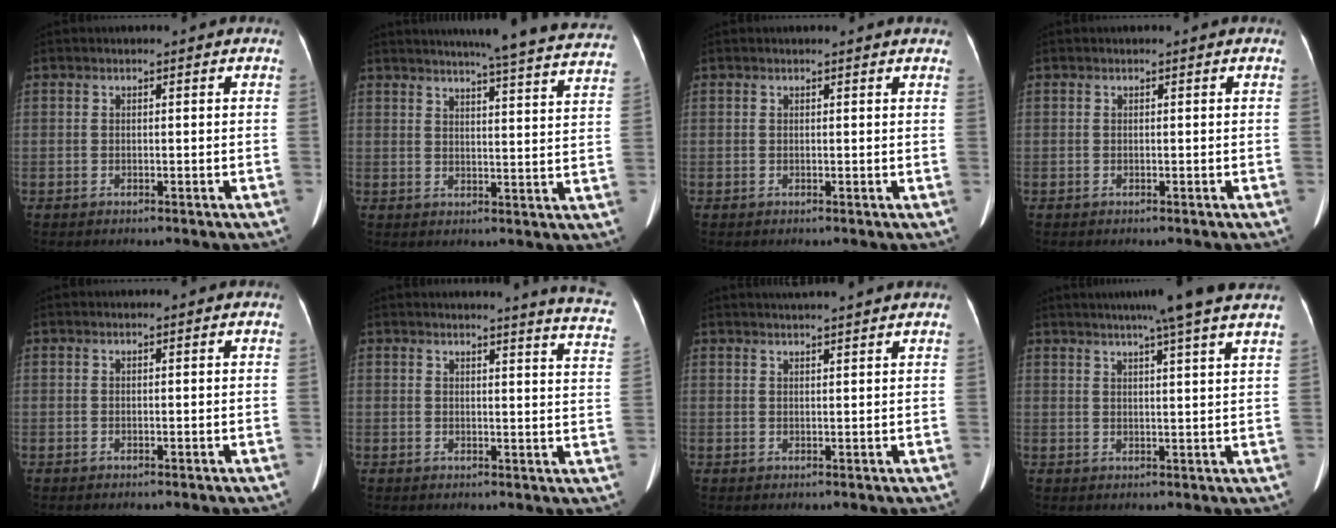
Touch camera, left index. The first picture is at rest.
{"total": 24.8, "force": [23.0, 0.6, 9.3], "torque": [-0.129, -0.057, 0.260]}
{"total": 3.2, "force": [3.0, 0.3, 0.9], "torque": [-0.014, 0.002, 0.017]}
{"total": 0.0}
{"total": 0.0}
{"total": 10.7, "force": [10.2, -0.8, 3.4], "torque": [-0.025, -0.075, 0.083]}
{"total": 7.2, "force": [6.5, -0.5, 2.9], "torque": [-0.043, 0.028, 0.079]}
{"total": 12.4, "force": [10.0, -1.1, 7.2], "torque": [-0.109, 0.014, 0.116]}